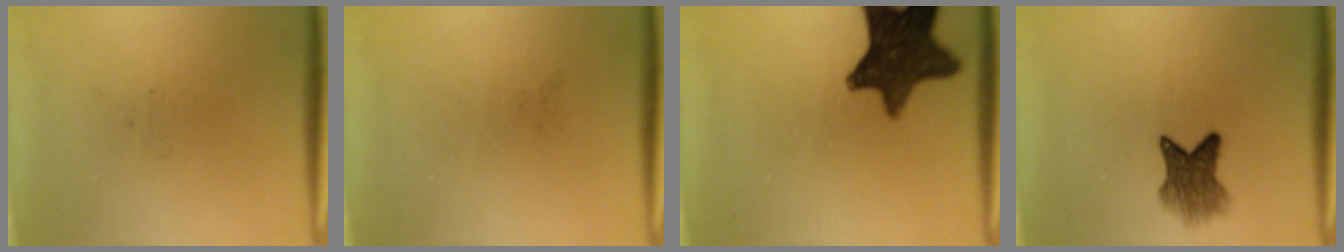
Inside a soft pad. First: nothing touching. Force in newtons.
{"total": 0.0}
{"total": 12.8}
{"total": 5.6}